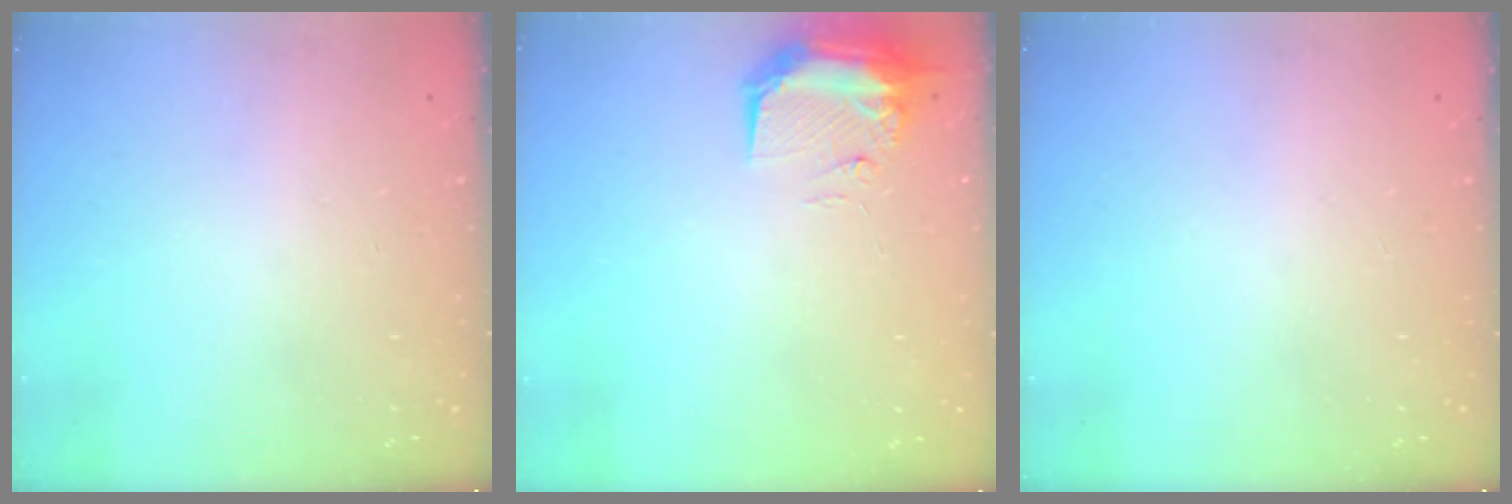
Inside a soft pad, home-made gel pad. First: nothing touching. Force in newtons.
{"total": 8.8, "press": 8.6, "slide": 1.6}
{"total": 0.0}